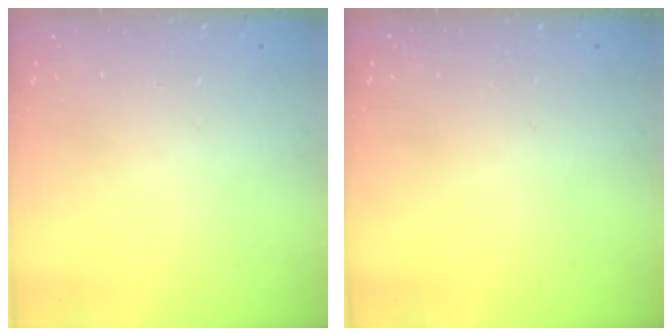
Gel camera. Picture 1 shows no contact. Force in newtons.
{"total": 0.0}